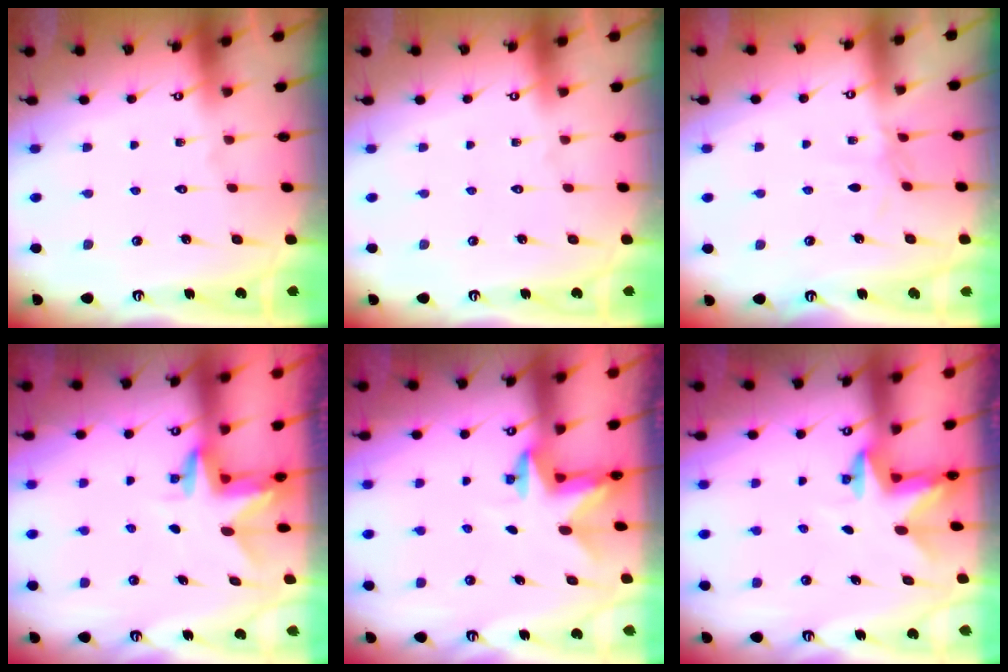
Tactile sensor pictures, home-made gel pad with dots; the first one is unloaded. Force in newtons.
{"total": 0.0}
{"total": 2.7, "press": 2.6, "slide": 0.5}
{"total": 3.1, "press": 3.1, "slide": 0.2}
{"total": 2.4, "press": 2.4, "slide": 0.4}
{"total": 2.6, "press": 2.5, "slide": 0.4}